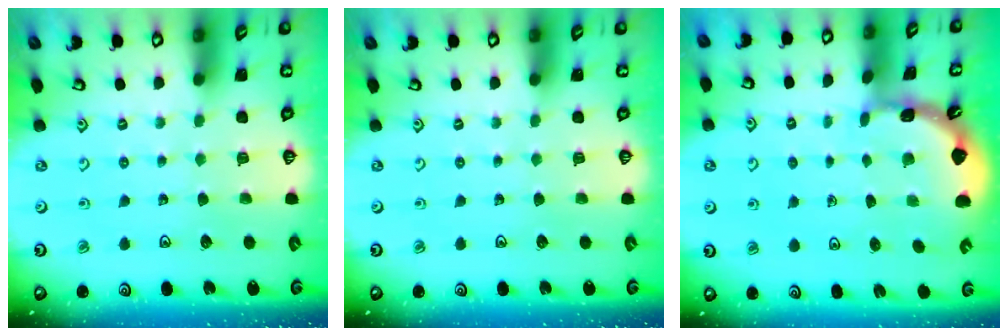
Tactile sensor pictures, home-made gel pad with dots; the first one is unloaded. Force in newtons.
{"total": 0.0}
{"total": 1.7, "press": 1.7, "slide": 0.1}